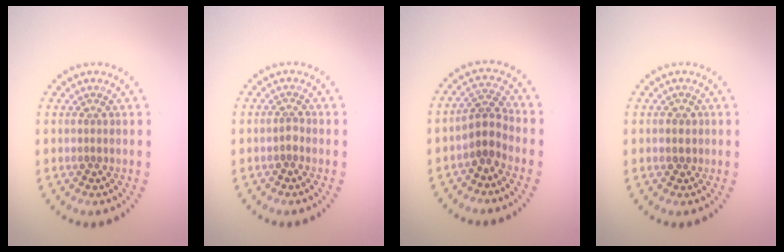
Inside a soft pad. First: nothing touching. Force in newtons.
{"total": 0.9, "press": 0.6, "slide": 0.6}
{"total": 2.5, "press": 2.0, "slide": 1.5}
{"total": 1.1, "press": 1.0, "slide": 0.4}